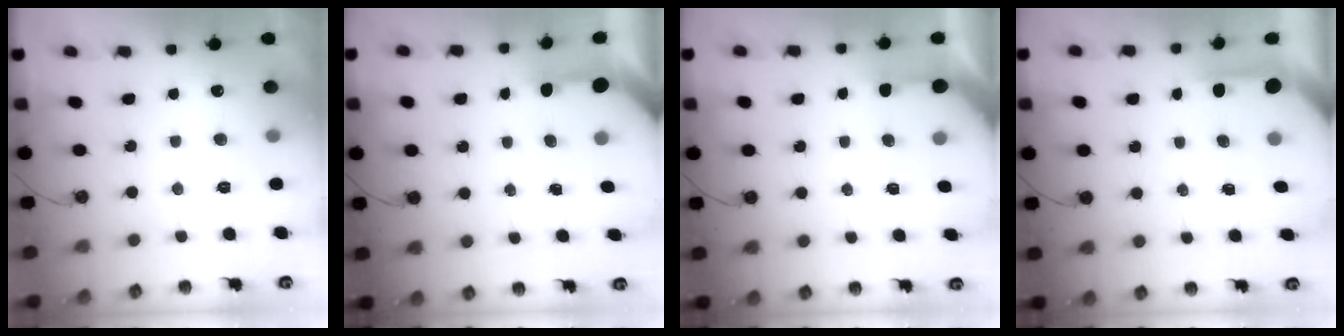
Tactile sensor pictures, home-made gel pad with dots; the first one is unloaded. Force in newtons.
{"total": 3.3, "press": 3.3, "slide": 0.4}
{"total": 2.8, "press": 2.8, "slide": 0.3}
{"total": 3.9, "press": 3.8, "slide": 0.3}